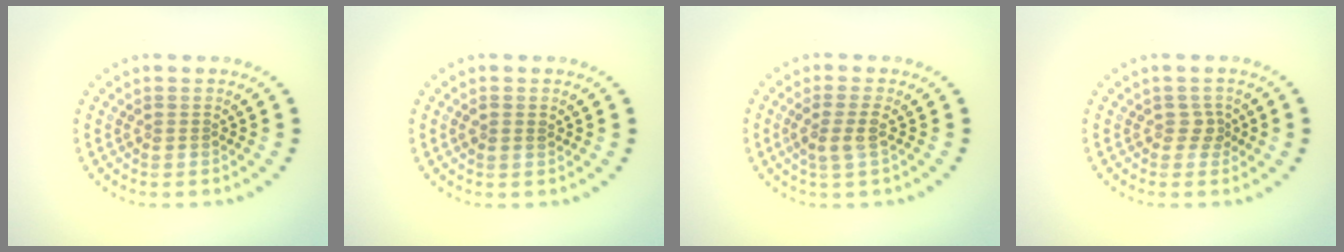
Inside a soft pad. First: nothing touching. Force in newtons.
{"total": 0.7, "press": 0.7, "slide": 0.1}
{"total": 1.9, "press": 1.6, "slide": 1.0}
{"total": 1.3, "press": 1.1, "slide": 0.7}